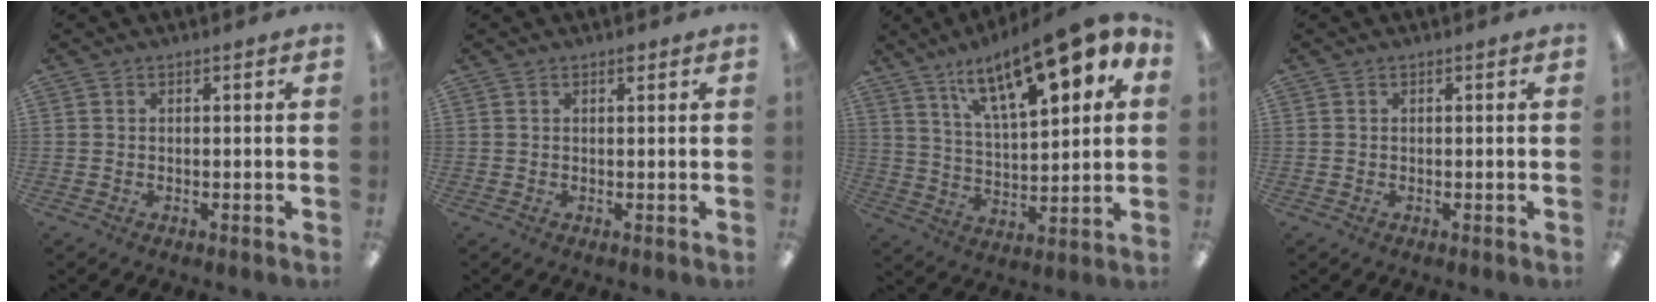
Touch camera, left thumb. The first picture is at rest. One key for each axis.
{"total": 1.0, "fx": 0.7, "fy": 0.3, "fz": 0.6, "tx": -0.006, "ty": -0.002, "tz": 0.011}
{"total": 19.5, "fx": 12.6, "fy": 6.5, "fz": 13.4, "tx": -0.216, "ty": -0.068, "tz": 0.207}
{"total": 0.0}